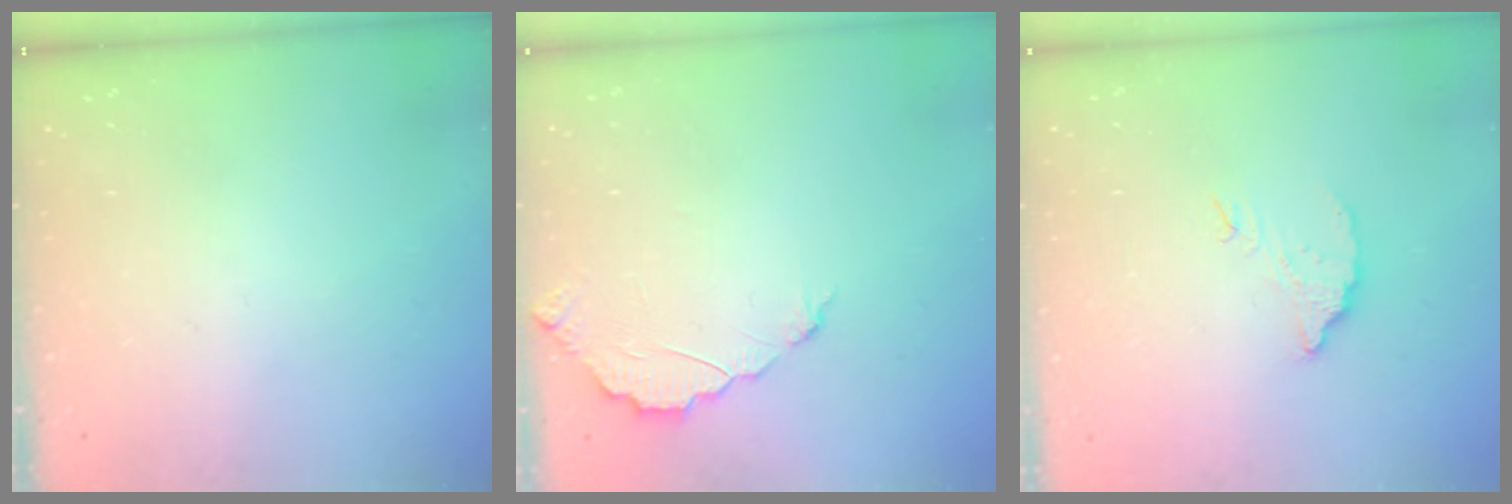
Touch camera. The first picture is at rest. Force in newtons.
{"total": 3.7, "press": 3.7, "slide": 0.3}
{"total": 4.4, "press": 4.4, "slide": 0.2}